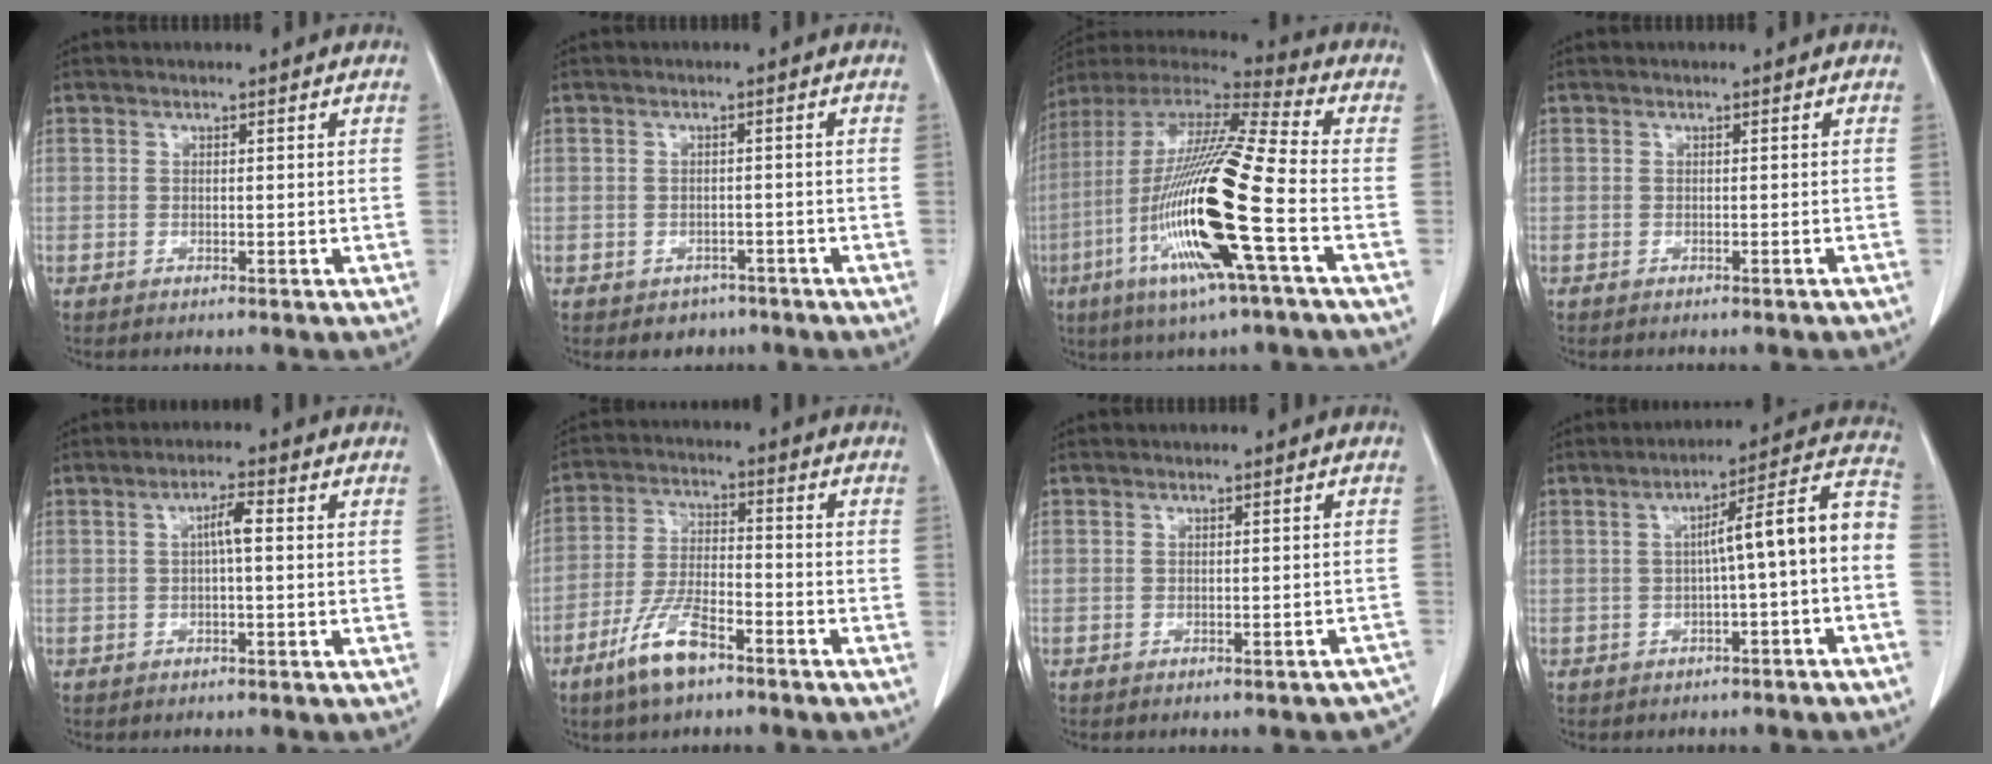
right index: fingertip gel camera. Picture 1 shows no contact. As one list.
[{"total": 2.9, "force": [-1.8, 2.3, 0.4], "torque": [-0.001, 0.011, -0.019]}, {"total": 22.5, "force": [-6.4, 0.8, 21.5], "torque": [-0.446, -0.028, -0.129]}, {"total": 1.1, "force": [-0.9, 0.1, 0.5], "torque": [-0.011, -0.001, -0.008]}, {"total": 3.0, "force": [0.2, 0.3, 2.9], "torque": [-0.052, 0.006, 0.004]}, {"total": 9.2, "force": [-6.0, 2.7, 6.4], "torque": [-0.136, -0.002, -0.108]}, {"total": 5.2, "force": [-4.5, 1.7, 1.8], "torque": [0.001, 0.000, -0.044]}, {"total": 9.8, "force": [-1.5, 0.3, 9.7], "torque": [-0.127, 0.039, -0.023]}]